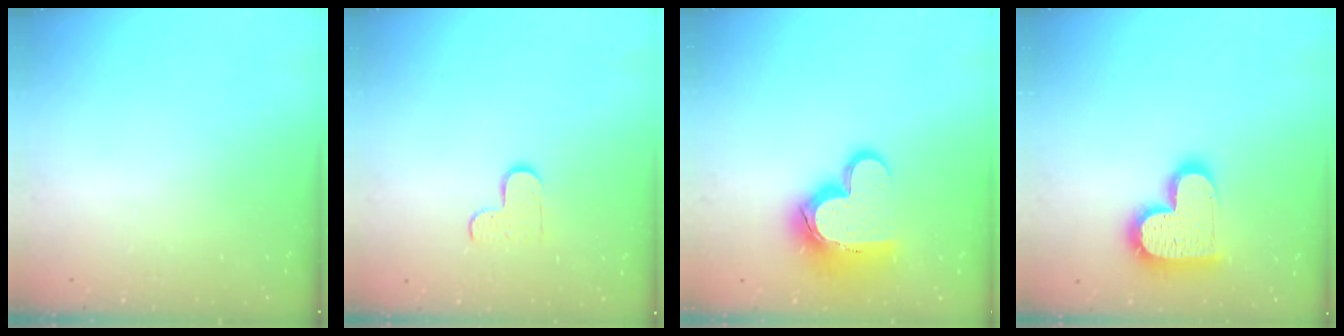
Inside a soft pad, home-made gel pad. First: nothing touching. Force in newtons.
{"total": 5.1, "press": 5.1, "slide": 0.5}
{"total": 15.5, "press": 15.5, "slide": 1.3}
{"total": 17.1, "press": 17.1, "slide": 1.1}